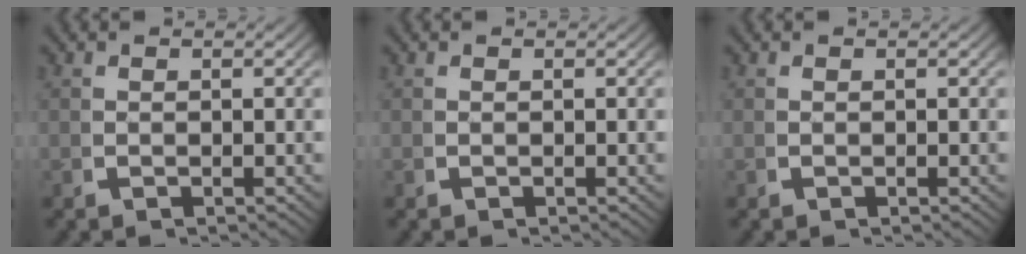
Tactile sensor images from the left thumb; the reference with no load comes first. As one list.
[{"total": 0.0}, {"total": 0.0}]